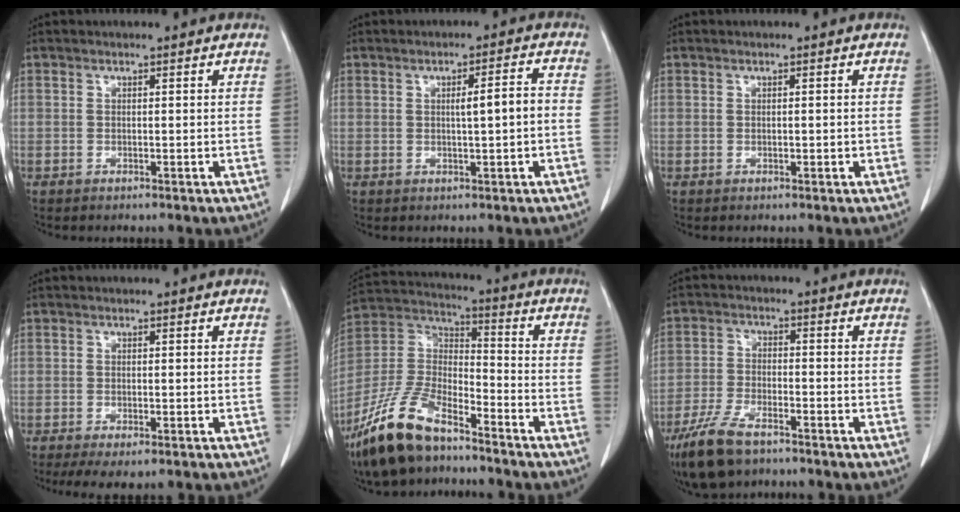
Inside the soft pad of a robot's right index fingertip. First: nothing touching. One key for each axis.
{"total": 4.6, "fx": -0.1, "fy": 0.8, "fz": 4.5, "tx": -0.078, "ty": 0.013, "tz": 0.004}
{"total": 1.1, "fx": -0.2, "fy": 0.6, "fz": 0.9, "tx": -0.022, "ty": 0.001, "tz": 0.001}
{"total": 6.4, "fx": -4.0, "fy": 2.2, "fz": 4.4, "tx": -0.075, "ty": -0.015, "tz": -0.062}
{"total": 17.0, "fx": -12.2, "fy": 5.8, "fz": 10.3, "tx": -0.229, "ty": -0.003, "tz": -0.233}
{"total": 9.6, "fx": -6.8, "fy": 3.5, "fz": 5.9, "tx": -0.130, "ty": -0.015, "tz": -0.127}